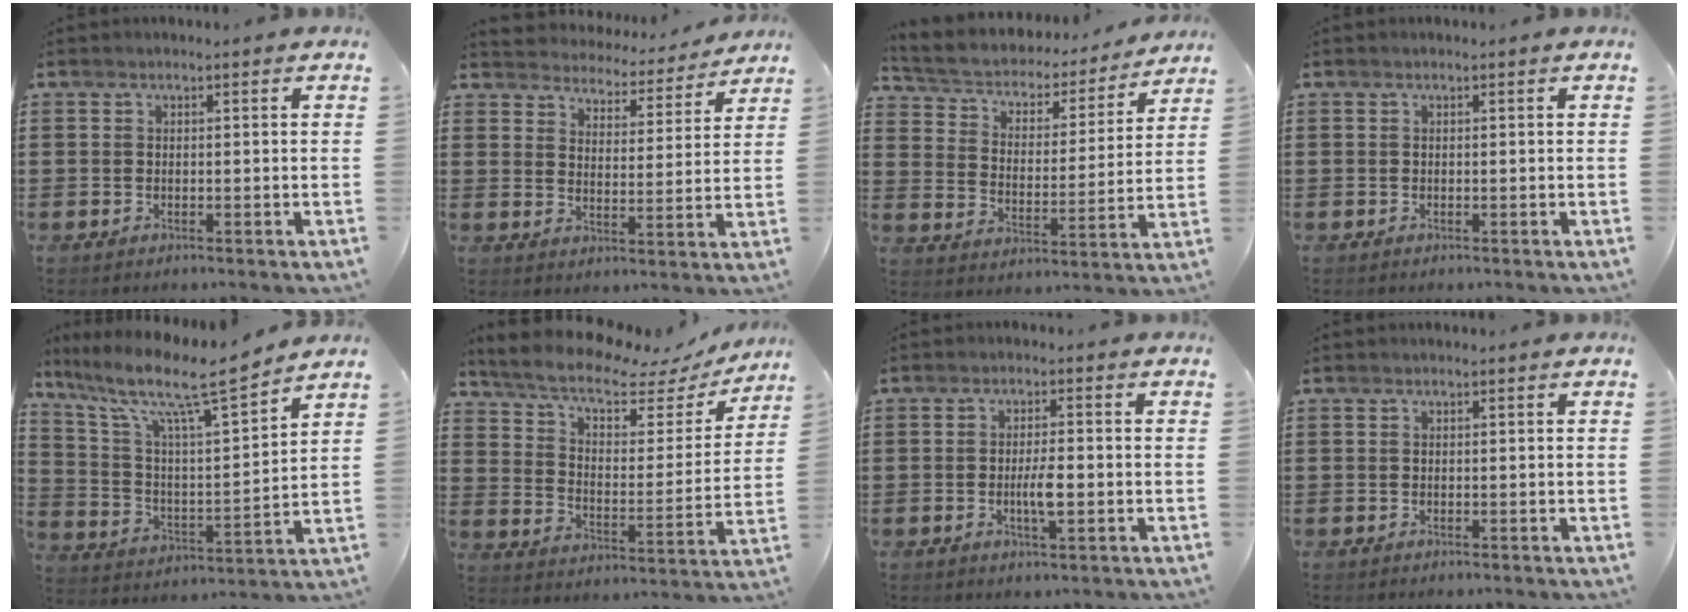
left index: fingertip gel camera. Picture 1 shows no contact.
{"total": 4.0, "force": [4.0, 0.2, -0.3], "torque": [-0.020, -0.036, 0.064]}
{"total": 3.8, "force": [3.5, 1.4, 0.5], "torque": [-0.035, -0.031, 0.051]}
{"total": 0.0}
{"total": 11.7, "force": [8.9, 1.7, 7.4], "torque": [-0.169, -0.051, 0.143]}
{"total": 9.0, "force": [7.2, 2.8, 4.7], "torque": [-0.110, -0.038, 0.120]}
{"total": 3.8, "force": [-0.7, 0.9, 3.7], "torque": [-0.064, 0.003, -0.014]}
{"total": 0.0}